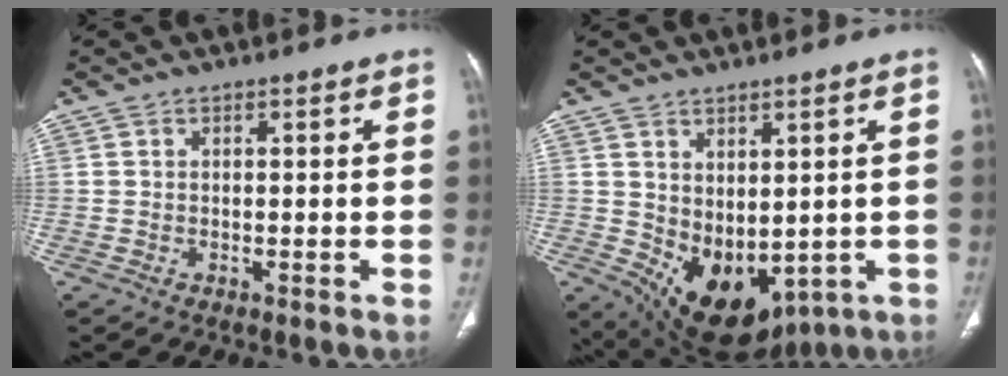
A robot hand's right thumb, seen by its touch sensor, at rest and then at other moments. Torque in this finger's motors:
{"motor_torque": [-0.34, 1.06, 0.74, 0.69, 0.12]}